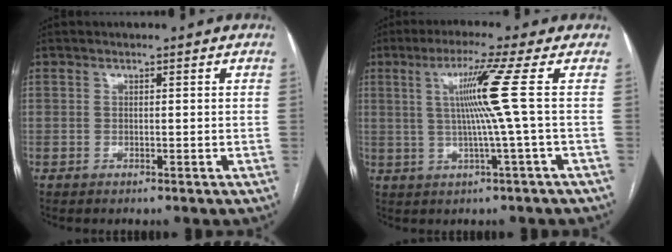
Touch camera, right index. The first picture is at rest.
{"total": 7.8, "force": [1.1, -2.8, 7.2], "torque": [-0.130, 0.005, 0.030]}